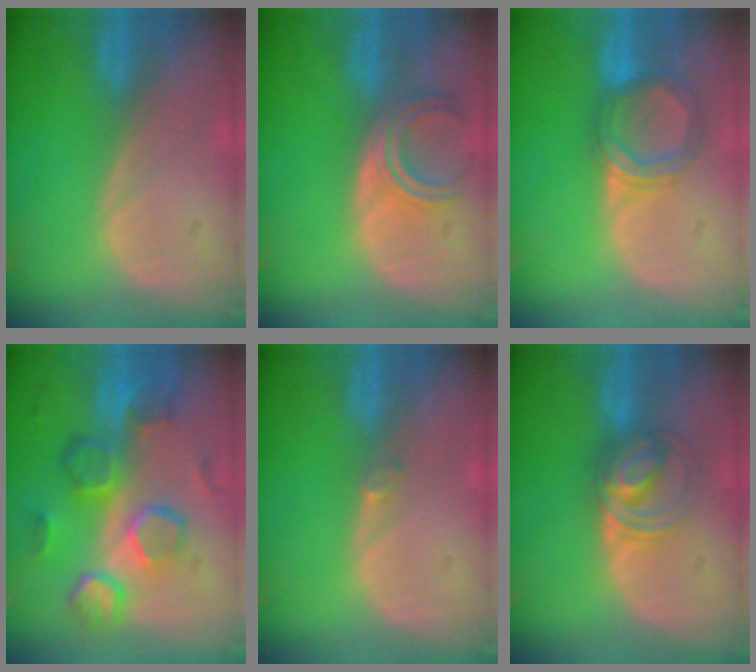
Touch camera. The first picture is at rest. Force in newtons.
{"total": 4.5, "press": 4.5, "slide": 0.7}
{"total": 5.5, "press": 5.4, "slide": 1.4}
{"total": 10.4, "press": 9.0, "slide": 5.1}
{"total": 0.6, "press": 0.6, "slide": 0.1}
{"total": 5.7, "press": 5.6, "slide": 0.4}